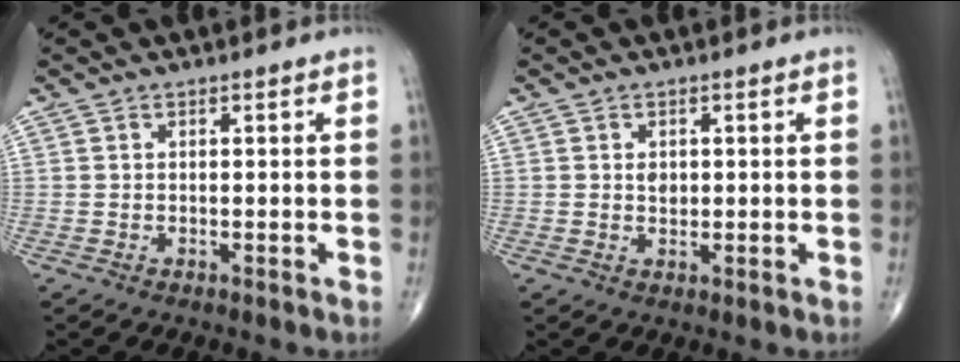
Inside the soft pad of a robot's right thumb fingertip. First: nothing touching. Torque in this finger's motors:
{"motor_torque": [-0.07, 1.12, -0.11, -0.05, 0.00]}